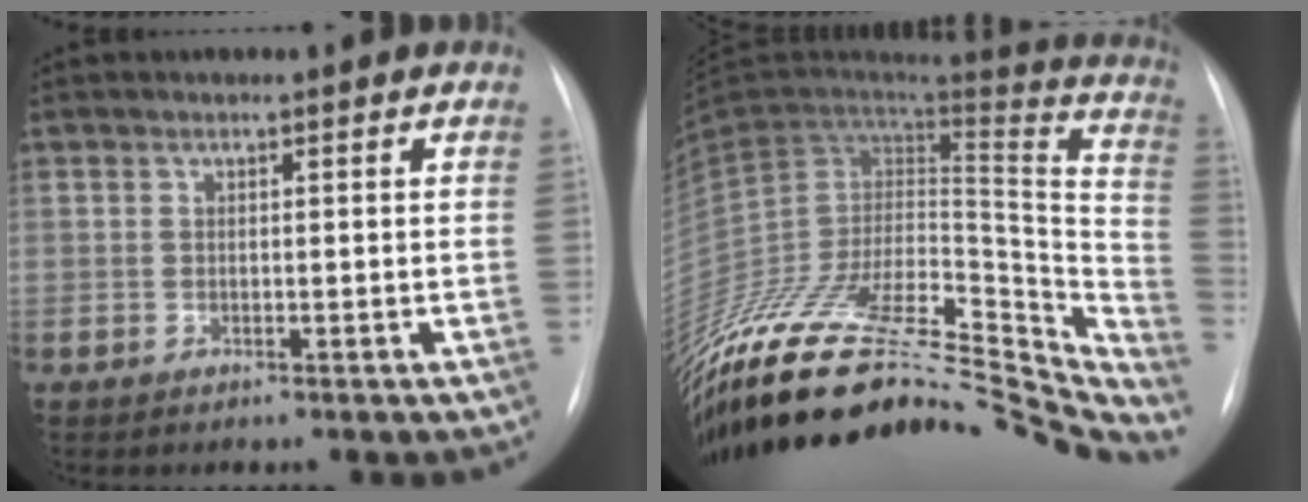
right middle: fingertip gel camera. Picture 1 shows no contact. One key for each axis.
{"total": 43.0, "fx": -36.4, "fy": 13.2, "fz": 18.7, "tx": -0.290, "ty": -0.042, "tz": -0.521}